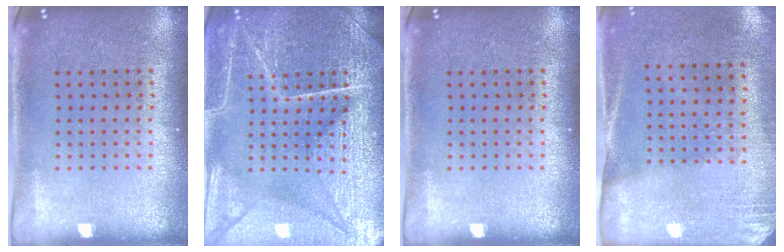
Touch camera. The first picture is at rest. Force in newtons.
{"total": 7.2, "press": 7.1, "slide": 0.9}
{"total": 0.0}
{"total": 2.7, "press": 2.3, "slide": 1.3}